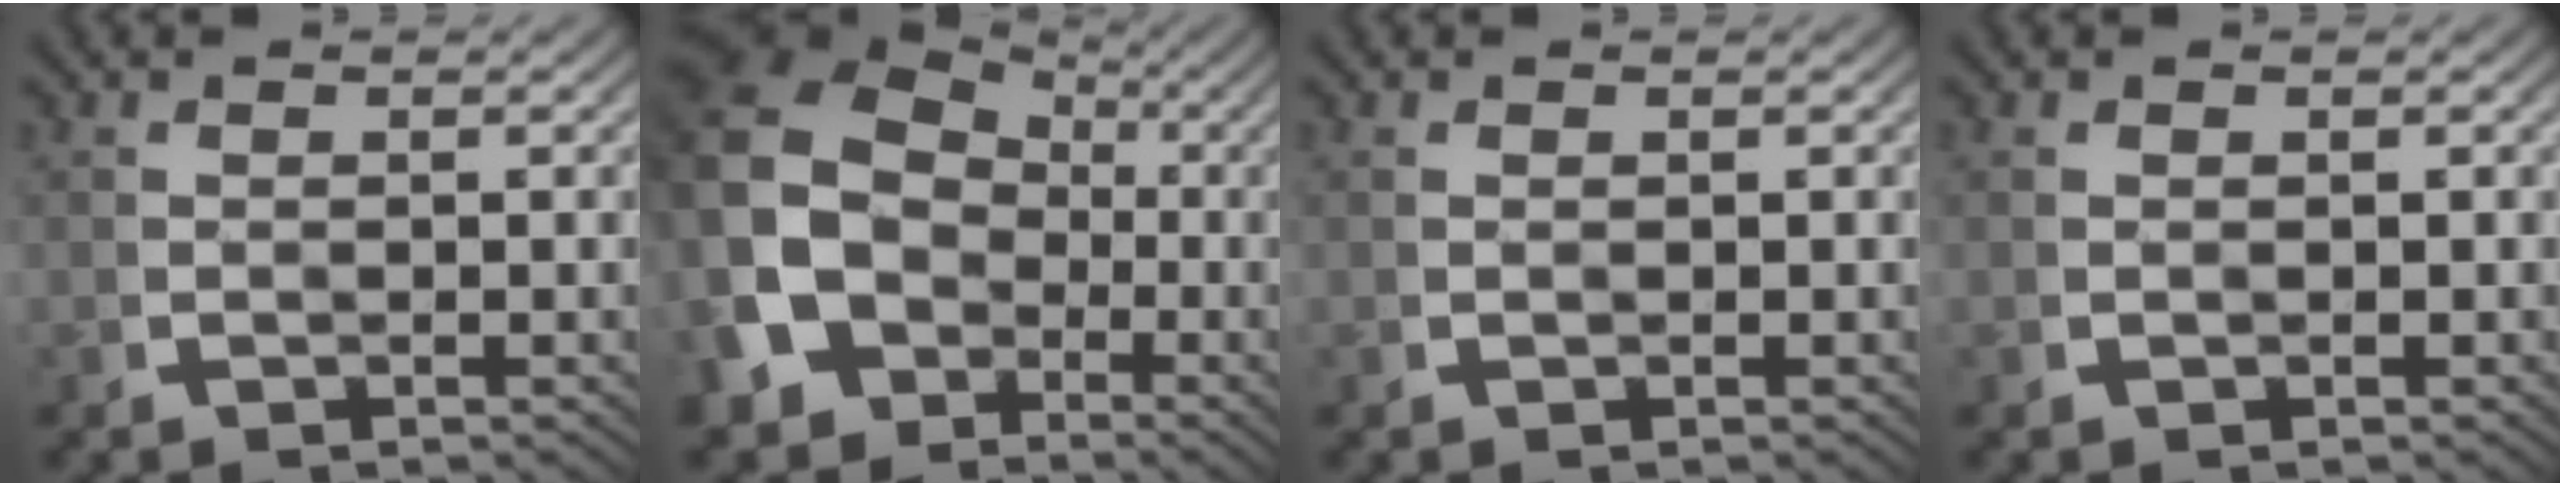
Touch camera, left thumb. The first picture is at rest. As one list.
[{"total": 11.8, "force": [0.7, 9.5, 7.0], "torque": [-0.174, -0.039, 0.022]}, {"total": 0.0}, {"total": 0.0}]